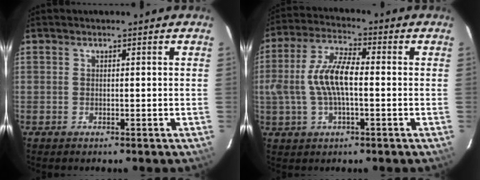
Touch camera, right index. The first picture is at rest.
{"total": 10.1, "force": [-0.8, 3.7, 9.4], "torque": [-0.194, 0.011, -0.014]}